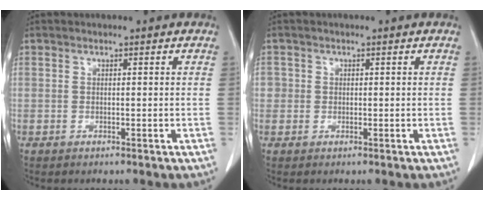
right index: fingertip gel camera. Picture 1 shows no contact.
{"total": 2.5, "force": [-0.1, 2.4, 0.5], "torque": [-0.006, 0.011, 0.000]}